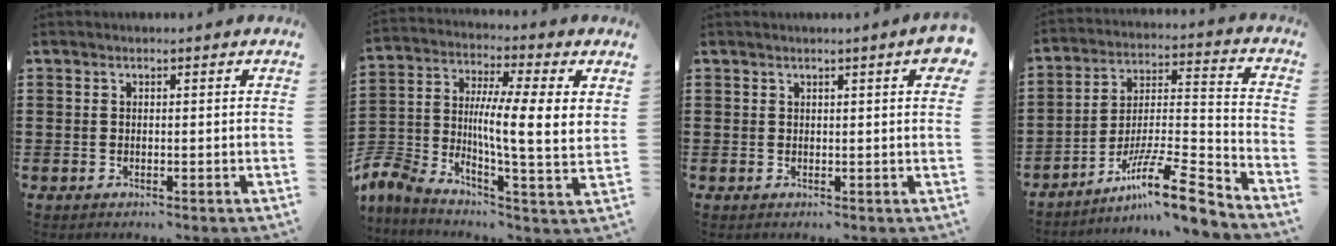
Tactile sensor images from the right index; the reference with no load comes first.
{"total": 8.9, "force": [2.3, 2.5, 8.2], "torque": [-0.158, -0.023, 0.039]}
{"total": 2.4, "force": [1.1, 0.1, 2.1], "torque": [-0.034, -0.002, 0.017]}
{"total": 11.9, "force": [-9.0, 1.6, 7.6], "torque": [-0.124, 0.015, -0.171]}